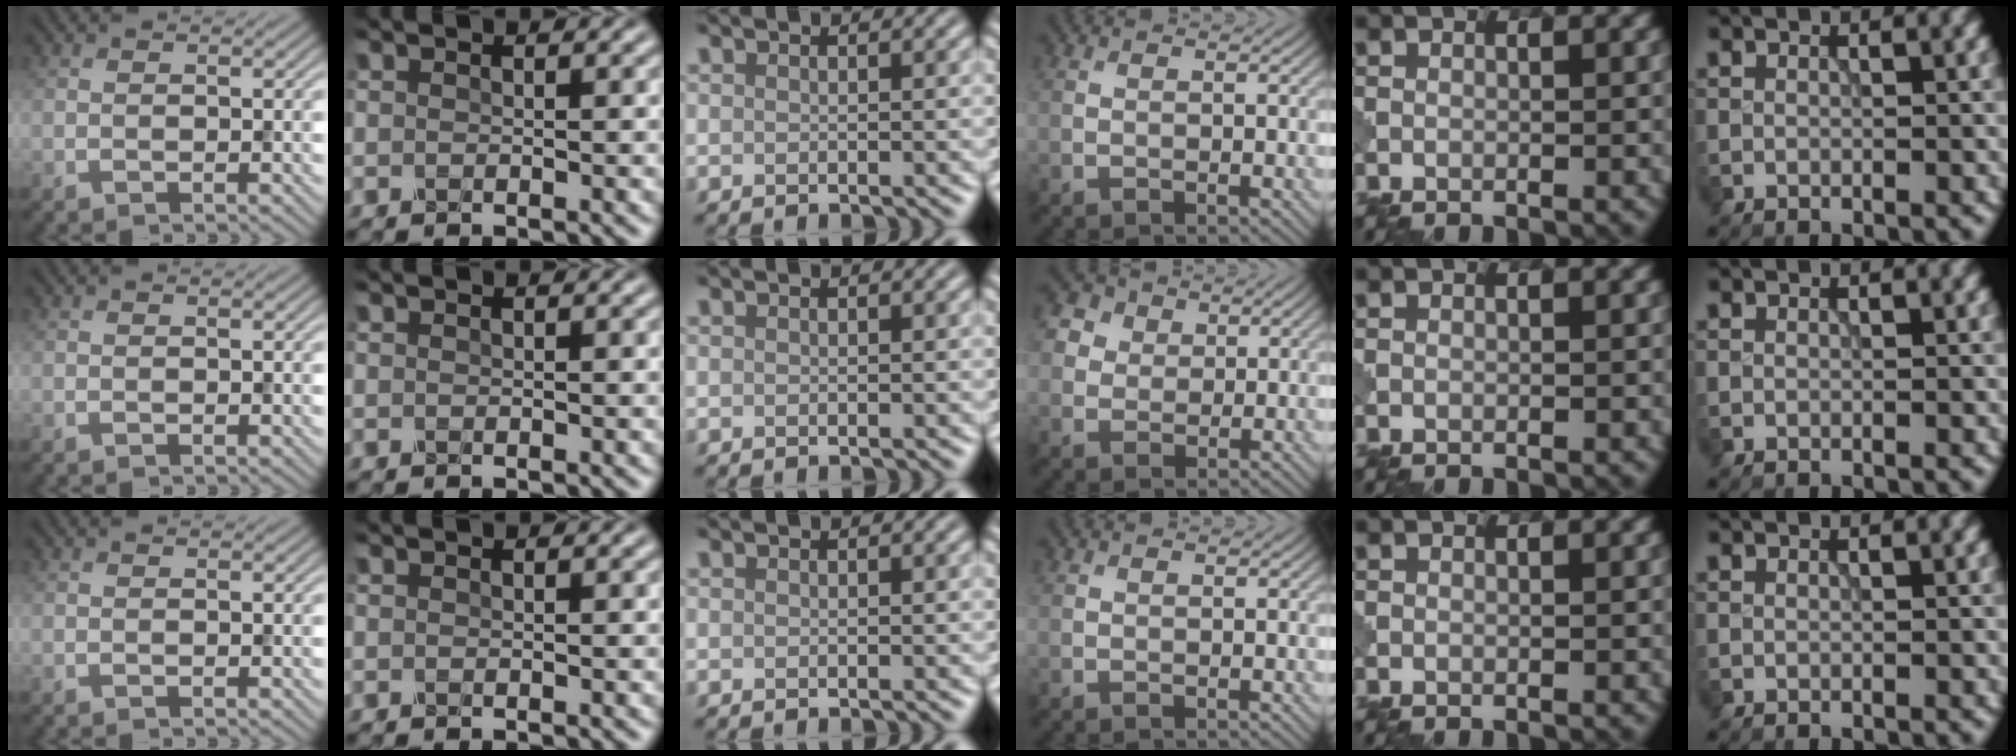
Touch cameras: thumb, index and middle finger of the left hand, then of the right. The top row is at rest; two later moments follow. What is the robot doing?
{"motion": "wrap", "object": "tissue paper"}